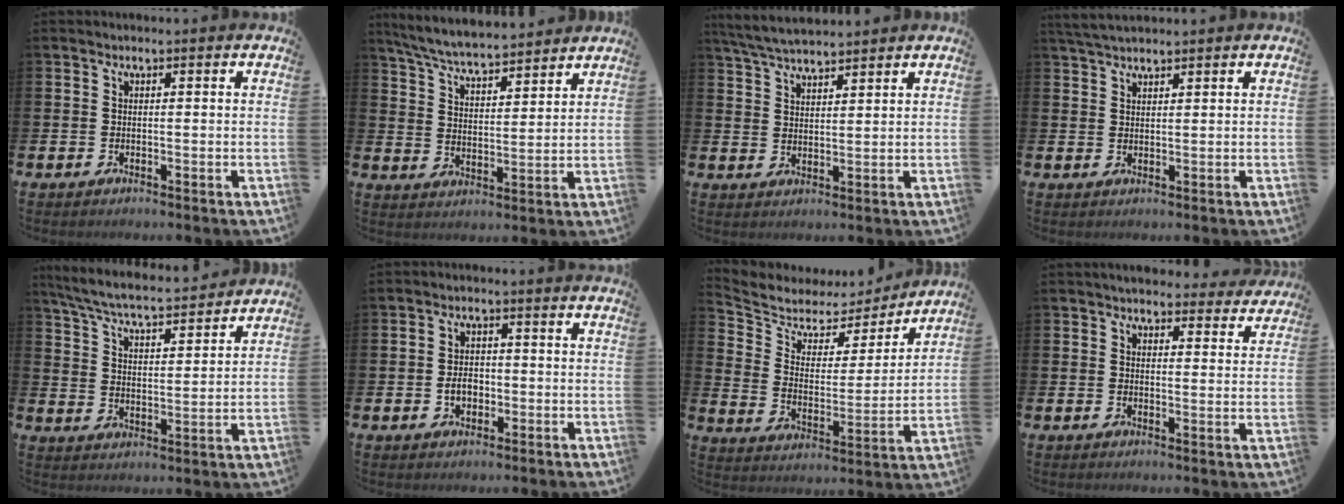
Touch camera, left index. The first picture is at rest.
{"total": 6.5, "force": [6.3, 0.4, 1.4], "torque": [-0.053, -0.044, 0.110]}
{"total": 5.1, "force": [4.9, 0.5, 1.2], "torque": [-0.037, -0.020, 0.090]}
{"total": 3.3, "force": [3.1, 0.6, 1.0], "torque": [-0.020, -0.008, 0.057]}
{"total": 6.9, "force": [6.5, 0.7, 2.1], "torque": [-0.067, -0.048, 0.110]}
{"total": 2.8, "force": [-0.7, 2.0, 1.8], "torque": [-0.022, -0.002, -0.018]}
{"total": 5.7, "force": [4.9, 2.8, 1.2], "torque": [-0.059, -0.037, 0.076]}
{"total": 4.1, "force": [4.0, 1.0, 0.5], "torque": [-0.006, -0.024, 0.070]}